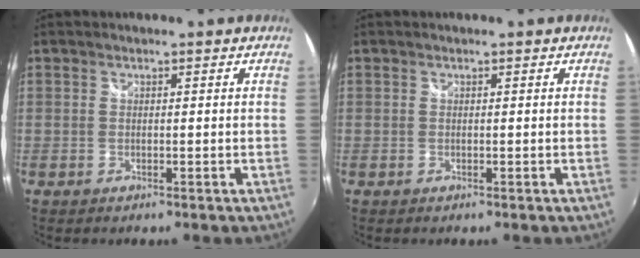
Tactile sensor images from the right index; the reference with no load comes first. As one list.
[{"total": 0.0}]